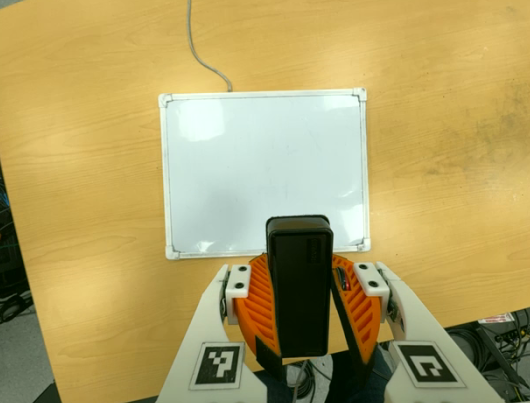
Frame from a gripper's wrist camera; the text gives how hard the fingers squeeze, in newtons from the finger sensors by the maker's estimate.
{"total": 8.9, "left": 9.2, "right": 8.6}